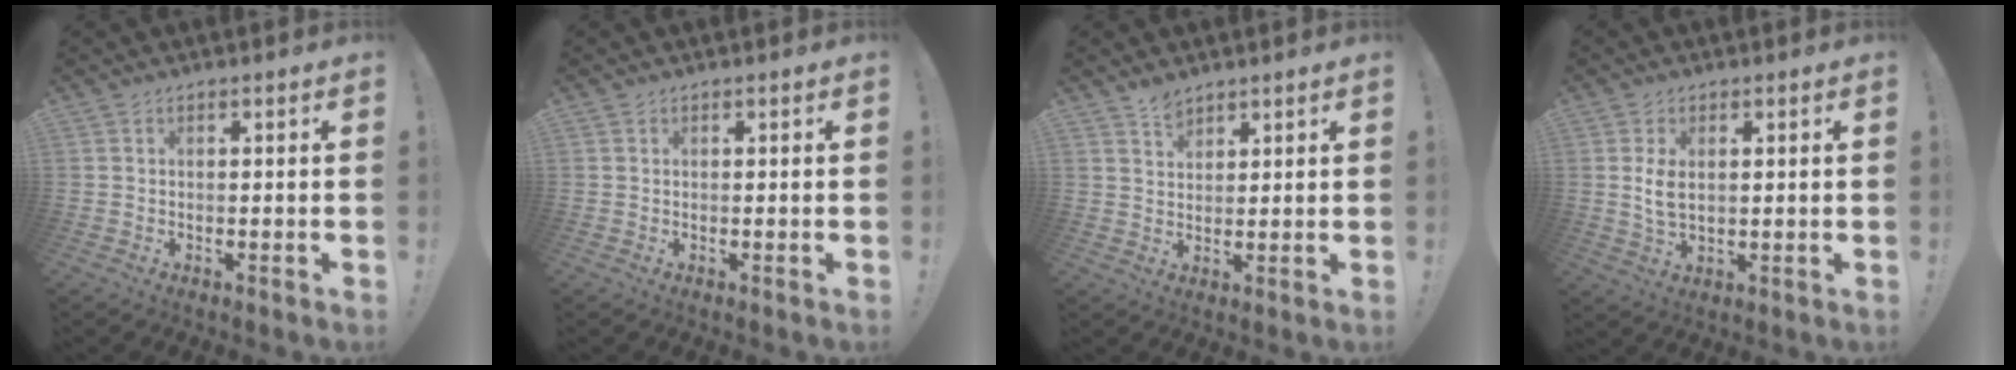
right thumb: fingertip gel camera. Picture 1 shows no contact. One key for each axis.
{"total": 0.0}
{"total": 3.9, "fx": 3.4, "fy": 1.6, "fz": 1.1, "tx": -0.004, "ty": -0.025, "tz": 0.061}
{"total": 5.2, "fx": 1.1, "fy": 2.8, "fz": 4.2, "tx": -0.074, "ty": -0.008, "tz": 0.013}